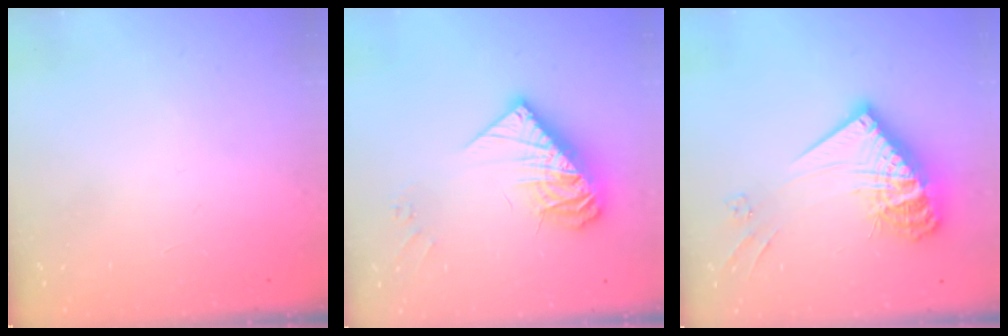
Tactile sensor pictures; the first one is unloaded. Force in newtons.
{"total": 15.6, "press": 15.5, "slide": 1.9}
{"total": 19.1, "press": 19.0, "slide": 2.3}